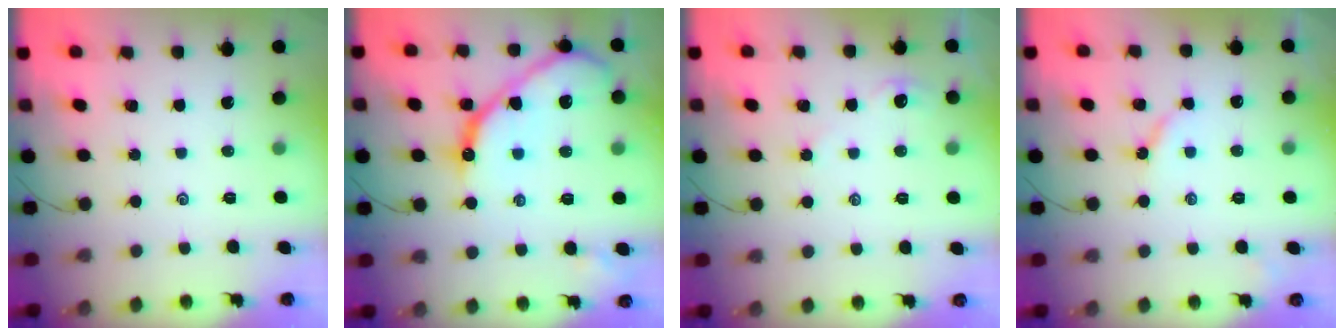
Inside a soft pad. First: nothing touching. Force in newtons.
{"total": 15.1, "press": 15.0, "slide": 1.6}
{"total": 1.8, "press": 1.8, "slide": 0.2}
{"total": 4.1, "press": 4.1, "slide": 0.5}